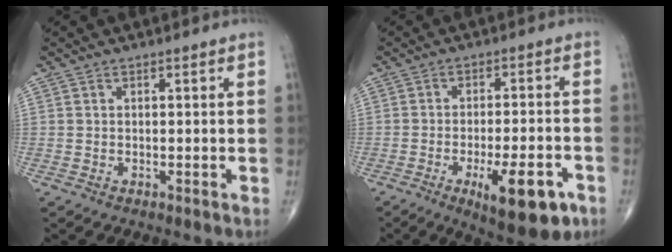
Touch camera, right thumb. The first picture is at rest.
{"total": 13.0, "force": [-5.9, 4.2, 10.8], "torque": [-0.147, 0.015, -0.077]}